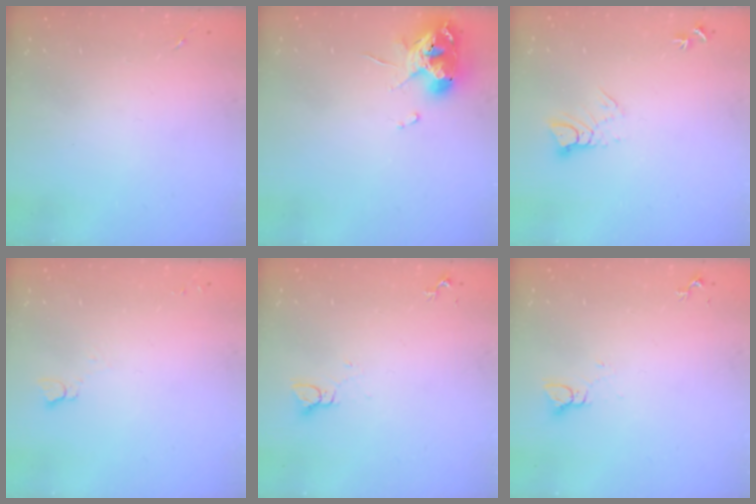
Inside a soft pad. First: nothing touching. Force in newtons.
{"total": 10.3, "press": 10.3, "slide": 1.3}
{"total": 5.5, "press": 5.5, "slide": 0.4}
{"total": 2.7, "press": 2.7, "slide": 0.3}
{"total": 2.8, "press": 2.8, "slide": 0.1}
{"total": 2.8, "press": 2.8, "slide": 0.1}